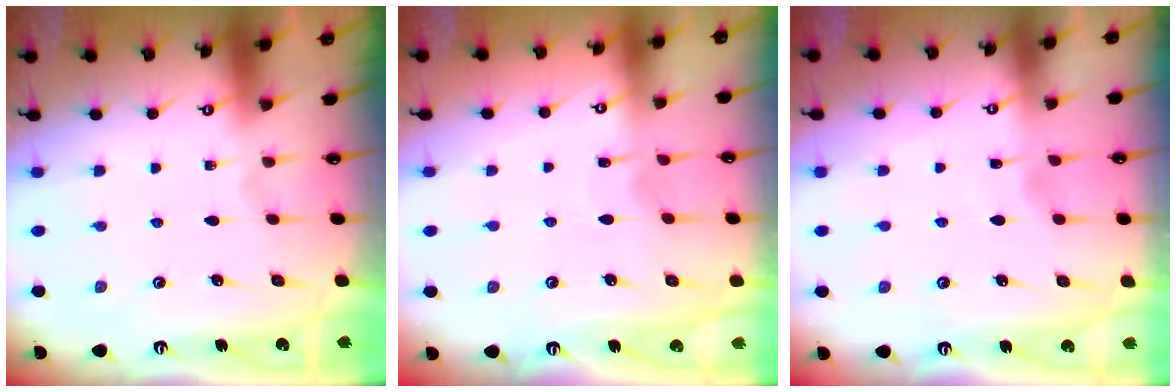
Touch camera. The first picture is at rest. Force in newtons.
{"total": 4.5, "press": 4.5, "slide": 0.4}
{"total": 2.7, "press": 2.7, "slide": 0.3}